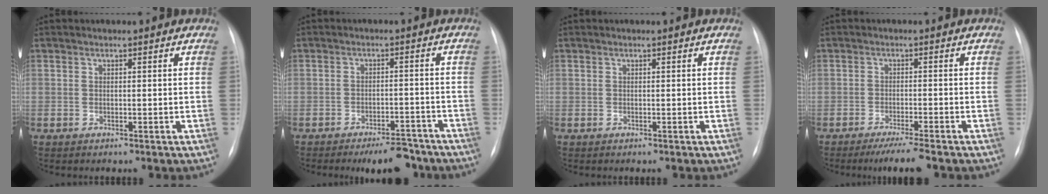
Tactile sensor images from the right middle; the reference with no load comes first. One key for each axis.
{"total": 6.9, "fx": -5.7, "fy": 2.2, "fz": 3.2, "tx": -0.030, "ty": 0.002, "tz": -0.085}
{"total": 0.0}
{"total": 5.2, "fx": -4.2, "fy": -0.3, "fz": 3.1, "tx": -0.045, "ty": -0.013, "tz": -0.067}